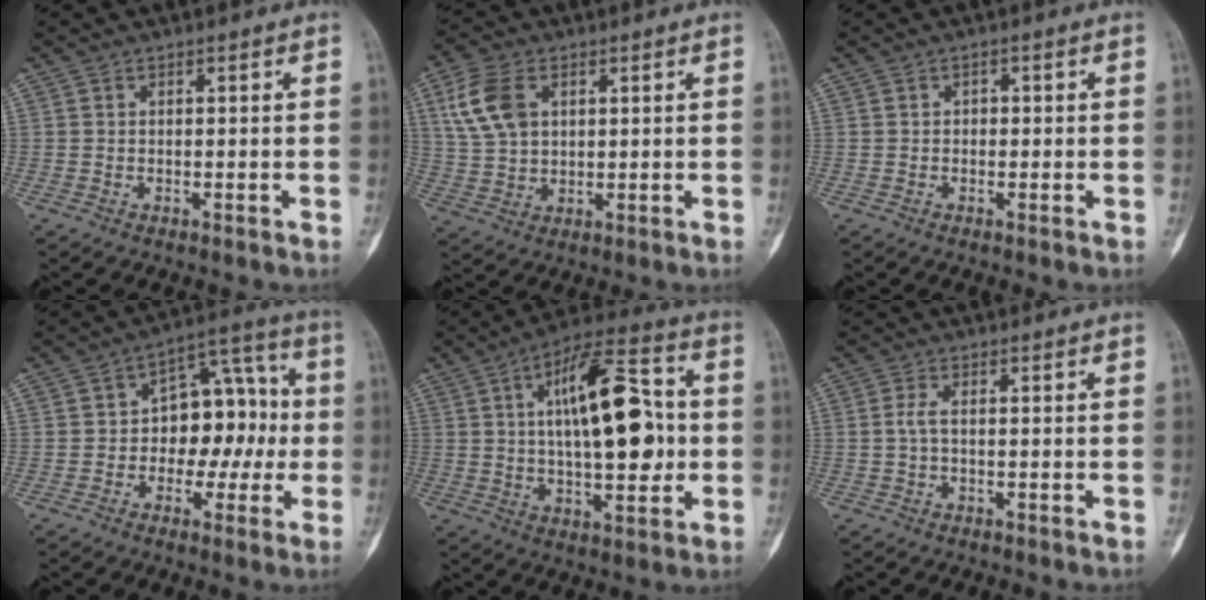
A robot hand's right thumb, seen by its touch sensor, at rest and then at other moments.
{"total": 9.9, "force": [3.4, 6.4, 6.7], "torque": [-0.131, -0.001, 0.070]}
{"total": 0.9, "force": [-0.1, 0.8, 0.5], "torque": [0.008, 0.004, -0.009]}
{"total": 12.9, "force": [-0.8, 8.5, 9.7], "torque": [-0.087, 0.049, -0.021]}
{"total": 20.3, "force": [2.0, 8.7, 18.2], "torque": [-0.268, 0.017, 0.028]}
{"total": 1.8, "force": [-0.2, 0.5, 1.7], "torque": [-0.040, 0.000, -0.006]}